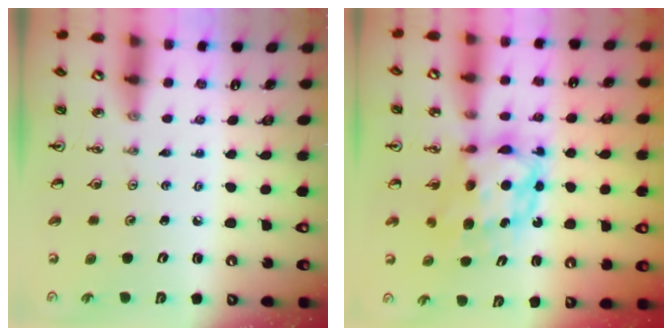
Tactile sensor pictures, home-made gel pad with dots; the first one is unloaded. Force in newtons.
{"total": 7.7, "press": 7.7, "slide": 0.7}